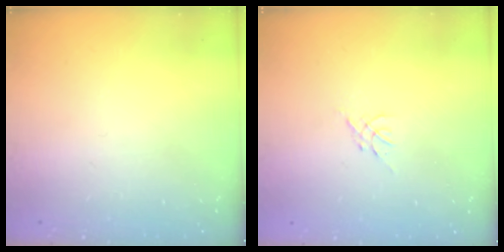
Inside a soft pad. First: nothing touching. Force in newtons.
{"total": 0.5, "press": 0.4, "slide": 0.3}